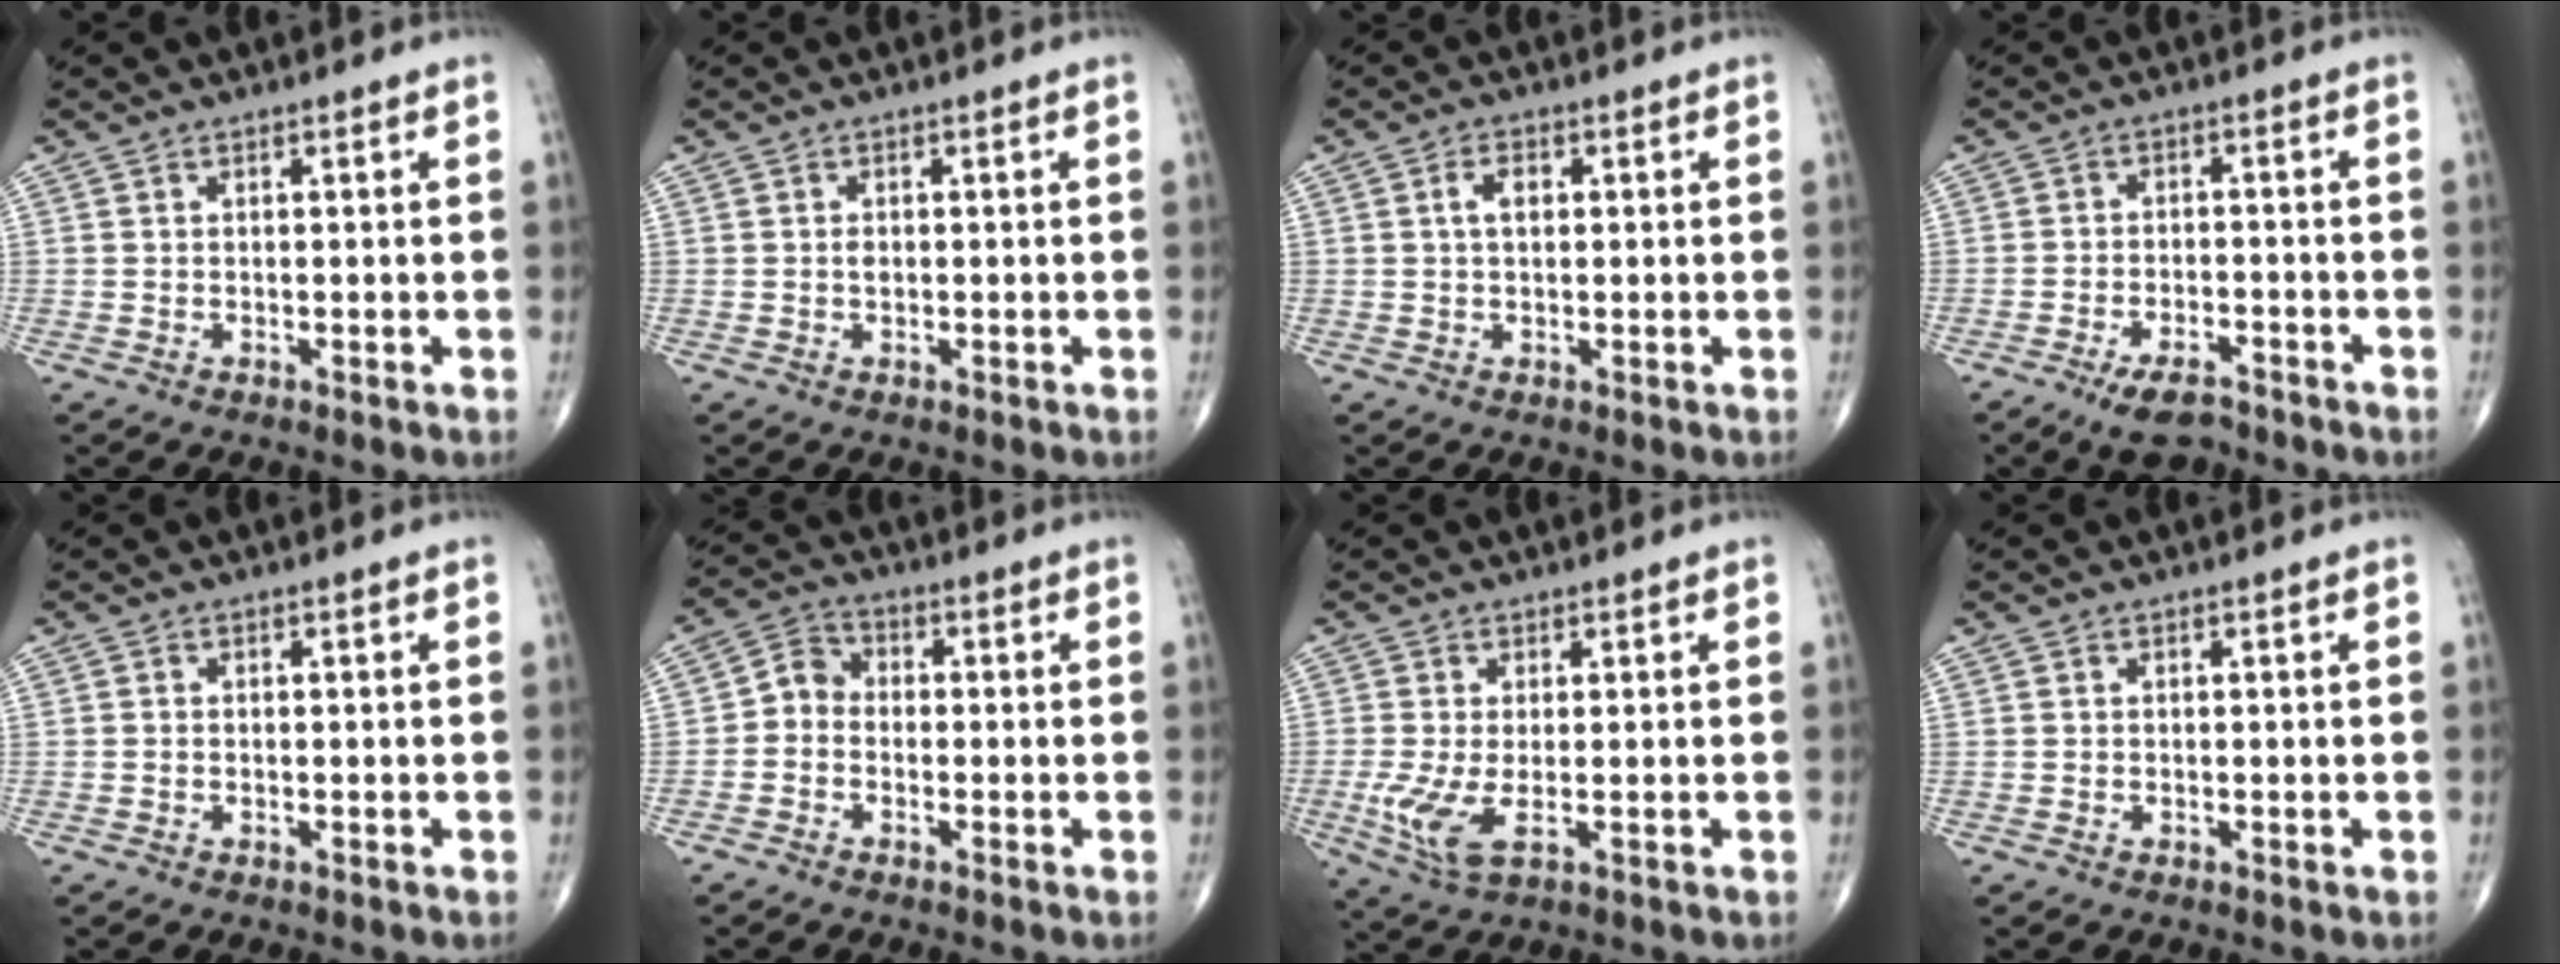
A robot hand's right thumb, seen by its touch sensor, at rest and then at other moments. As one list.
[{"total": 0.9, "force": [0.0, 0.6, 0.7], "torque": [-0.011, 0.001, -0.001]}, {"total": 3.1, "force": [0.6, 1.8, 2.4], "torque": [-0.044, 0.006, 0.009]}, {"total": 6.2, "force": [-4.5, 2.6, 3.3], "torque": [-0.057, 0.017, -0.075]}, {"total": 0.0}, {"total": 4.4, "force": [-1.2, 3.7, 2.2], "torque": [-0.021, 0.018, -0.040]}, {"total": 5.9, "force": [-0.9, 2.3, 5.4], "torque": [-0.133, -0.016, -0.013]}, {"total": 0.0}]